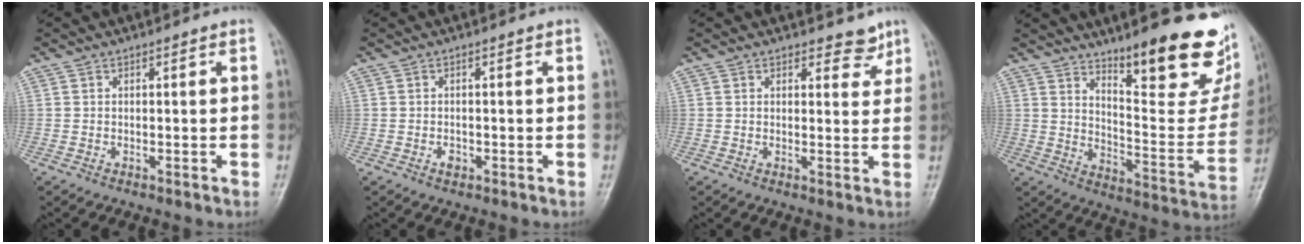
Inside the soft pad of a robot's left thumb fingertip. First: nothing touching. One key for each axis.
{"total": 1.2, "fx": -0.5, "fy": 0.9, "fz": 0.7, "tx": -0.008, "ty": 0.002, "tz": -0.007}
{"total": 3.1, "fx": 2.5, "fy": 1.6, "fz": 0.9, "tx": 0.010, "ty": -0.018, "tz": 0.031}
{"total": 24.6, "fx": 15.9, "fy": 6.5, "fz": 17.7, "tx": -0.204, "ty": -0.099, "tz": 0.232}